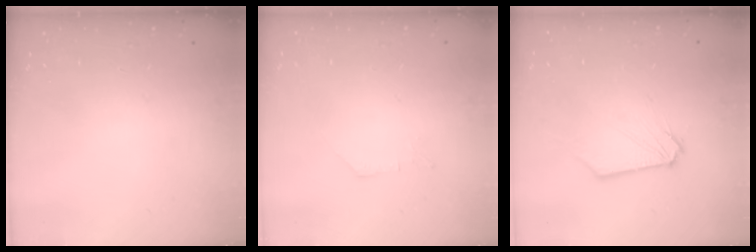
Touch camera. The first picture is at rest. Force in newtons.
{"total": 0.0}
{"total": 0.7, "press": 0.7, "slide": 0.0}